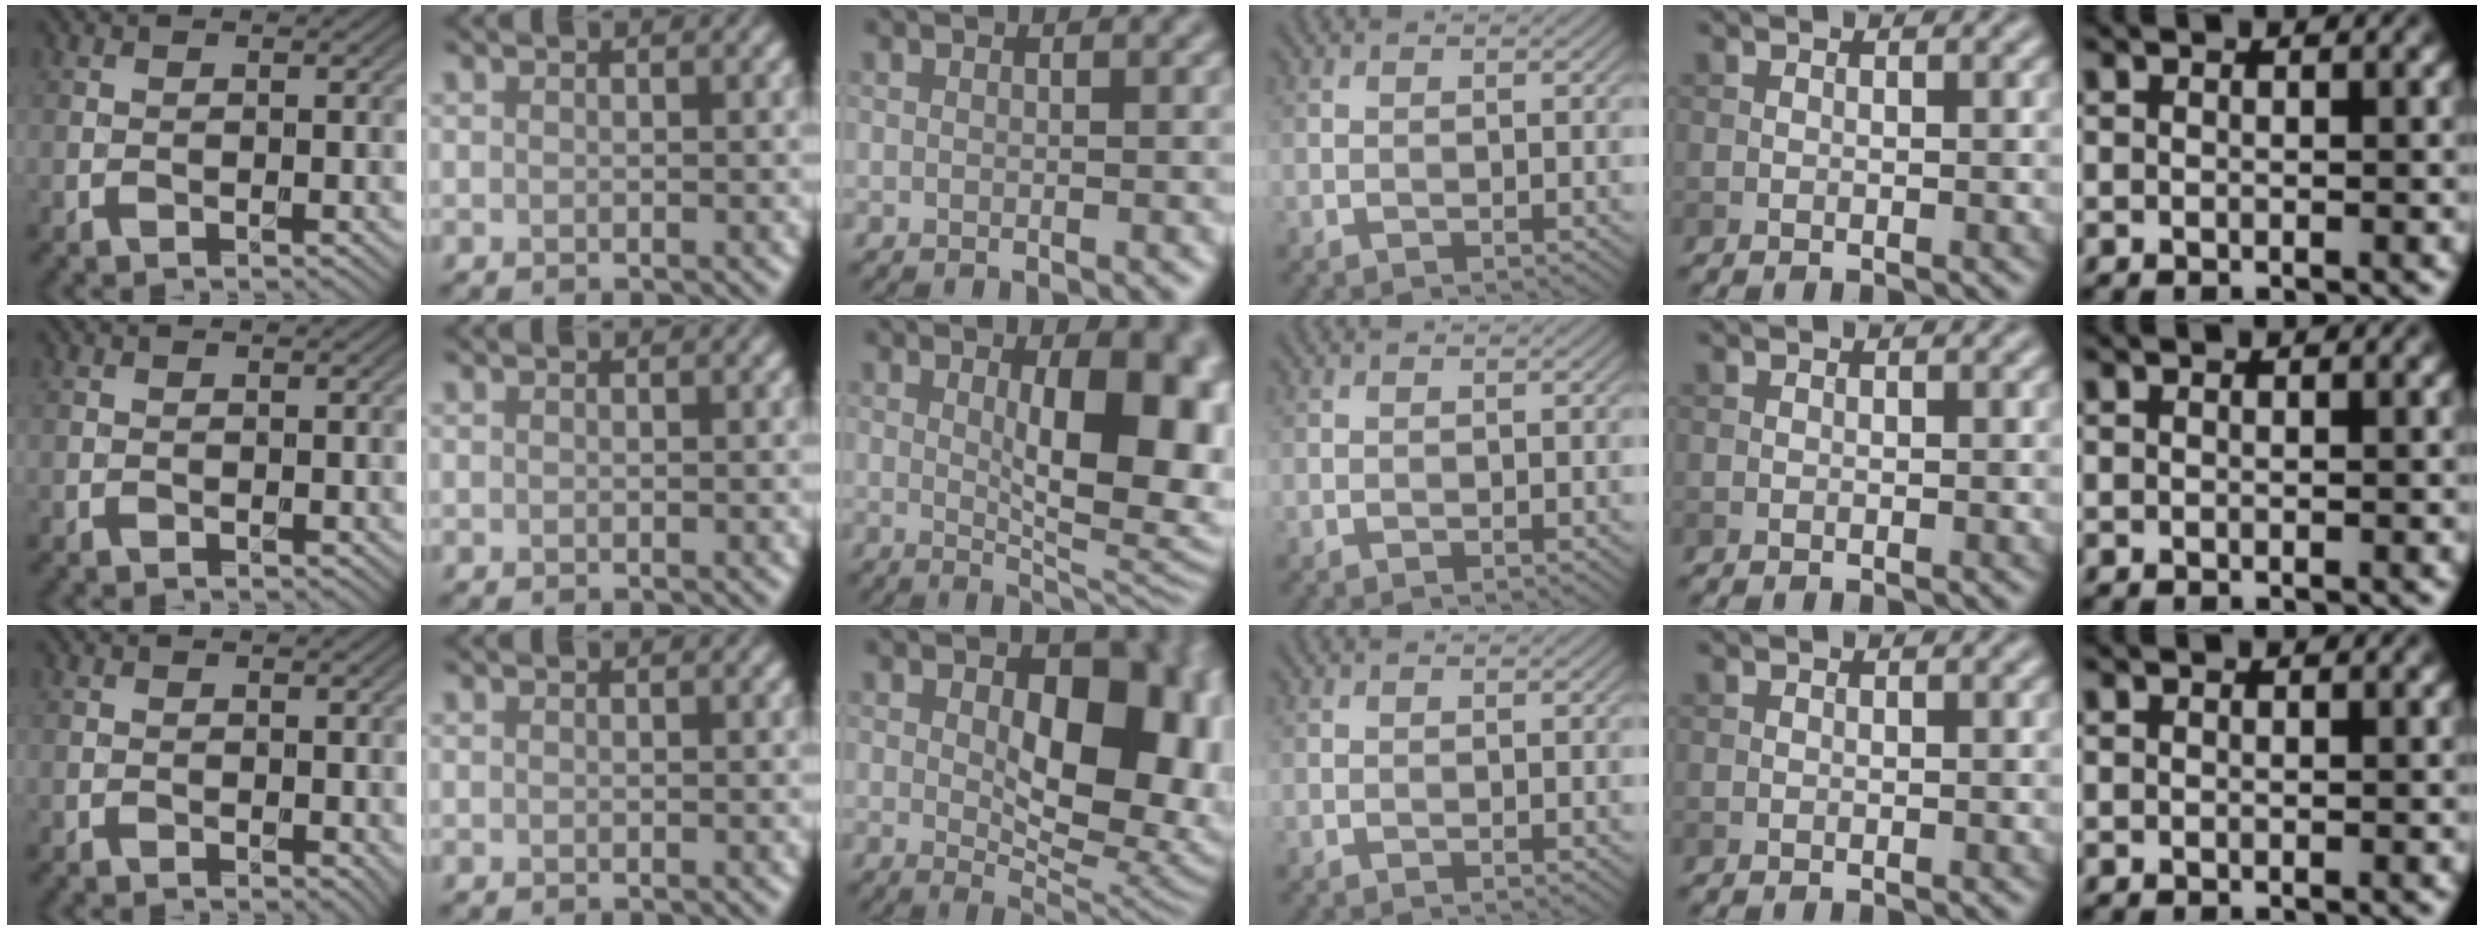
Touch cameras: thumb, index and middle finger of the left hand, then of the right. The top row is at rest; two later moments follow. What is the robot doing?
{"motion": "unscrew", "object": "dispenser bottle"}